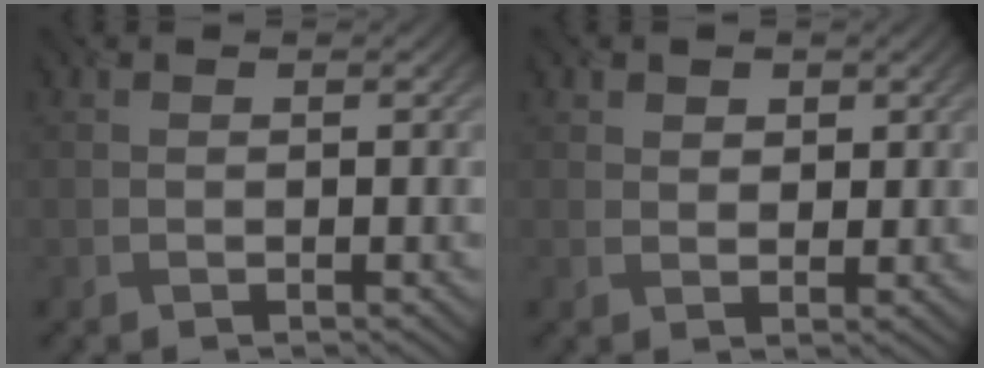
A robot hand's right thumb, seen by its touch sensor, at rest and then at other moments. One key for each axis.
{"total": 2.2, "fx": 1.4, "fy": 1.5, "fz": 0.8, "tx": -0.015, "ty": -0.009, "tz": 0.027}